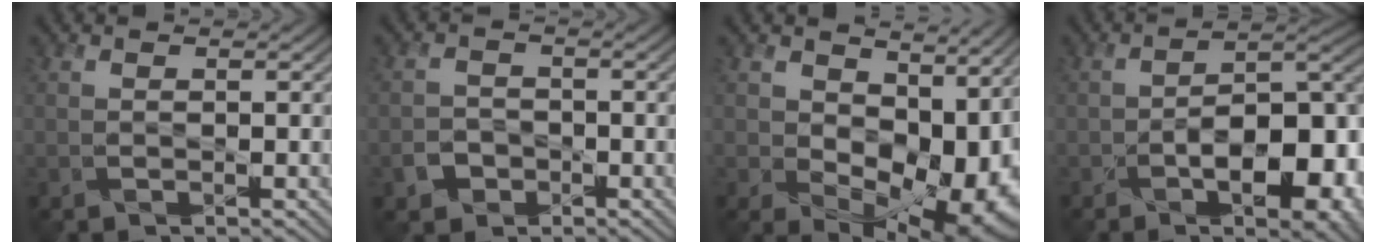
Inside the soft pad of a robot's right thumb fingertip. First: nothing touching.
{"total": 2.7, "force": [-1.4, 2.2, 0.8], "torque": [-0.012, -0.002, -0.028]}
{"total": 12.9, "force": [2.0, 8.7, 9.3], "torque": [-0.135, -0.032, 0.050]}
{"total": 13.2, "force": [-4.7, 6.2, 10.7], "torque": [-0.156, -0.016, -0.064]}